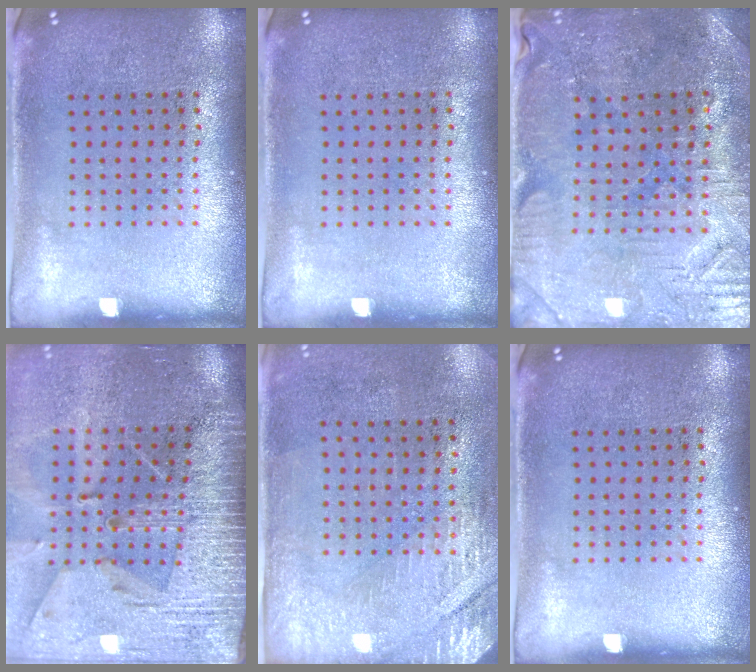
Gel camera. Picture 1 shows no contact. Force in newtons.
{"total": 0.0}
{"total": 1.4, "press": 1.4, "slide": 0.4}
{"total": 4.1, "press": 3.5, "slide": 2.2}
{"total": 2.8, "press": 2.4, "slide": 1.4}
{"total": 0.0}